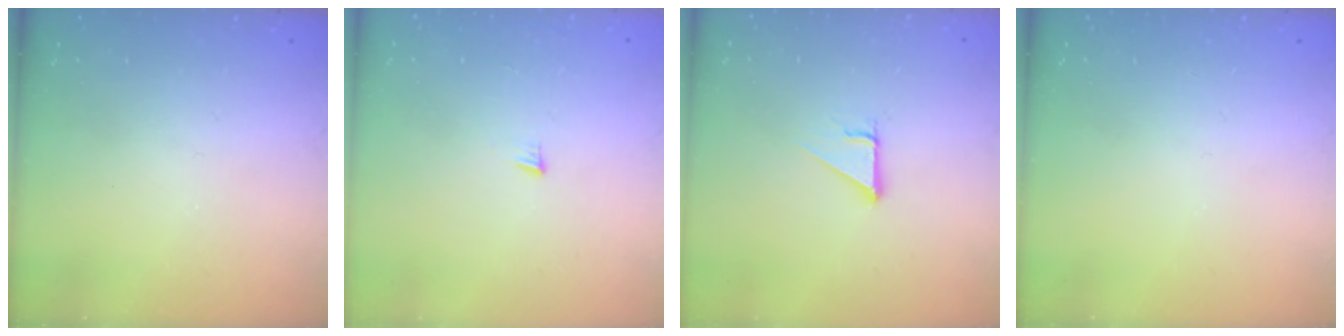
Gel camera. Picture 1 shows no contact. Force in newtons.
{"total": 5.2, "press": 5.2, "slide": 0.3}
{"total": 2.9, "press": 2.9, "slide": 0.1}
{"total": 0.0}